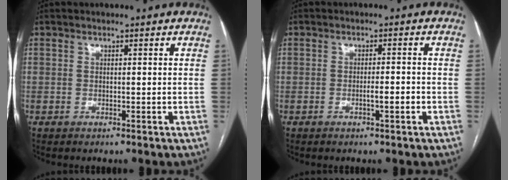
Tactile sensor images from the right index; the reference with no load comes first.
{"total": 2.2, "force": [-0.9, 0.2, 2.0], "torque": [-0.033, 0.000, -0.015]}